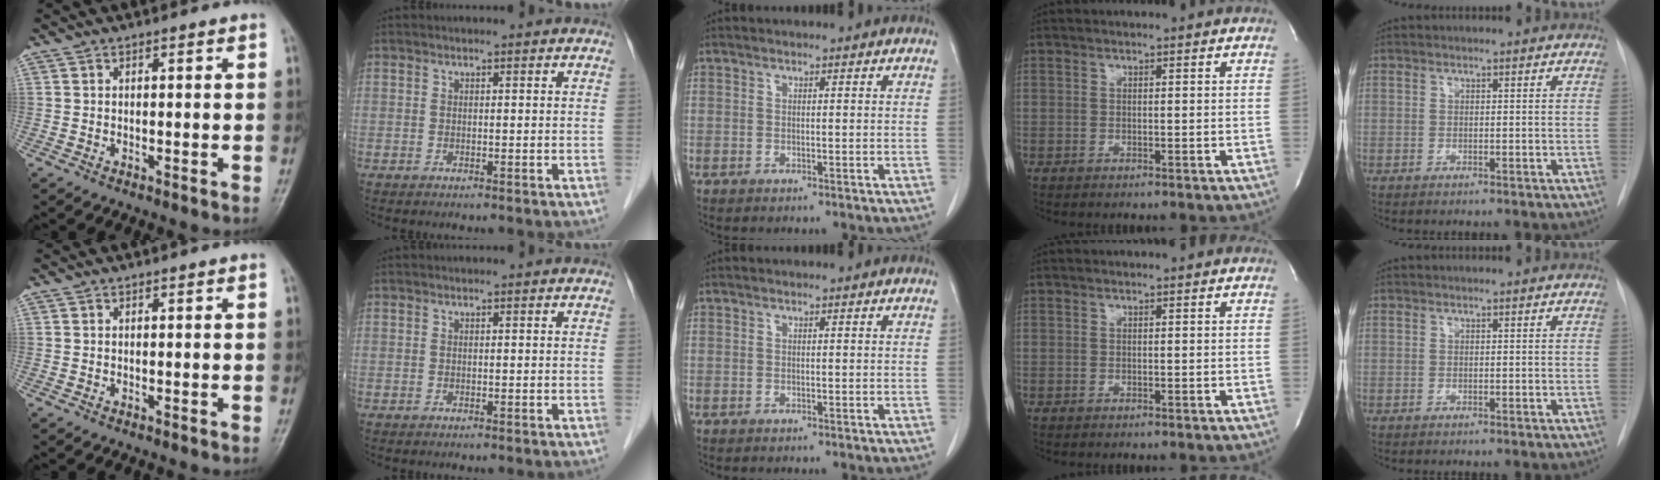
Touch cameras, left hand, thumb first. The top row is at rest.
{}